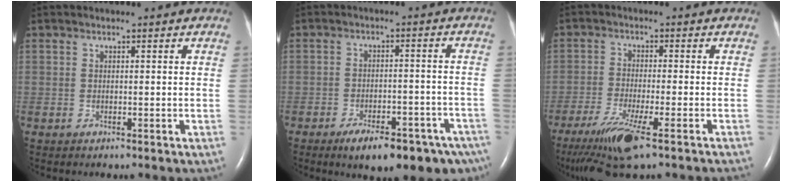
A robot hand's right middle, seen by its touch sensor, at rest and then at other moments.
{"total": 14.4, "force": [-10.5, 5.1, 8.4], "torque": [-0.071, 0.016, -0.138]}
{"total": 10.0, "force": [-6.7, -0.3, 7.5], "torque": [-0.139, -0.032, -0.119]}